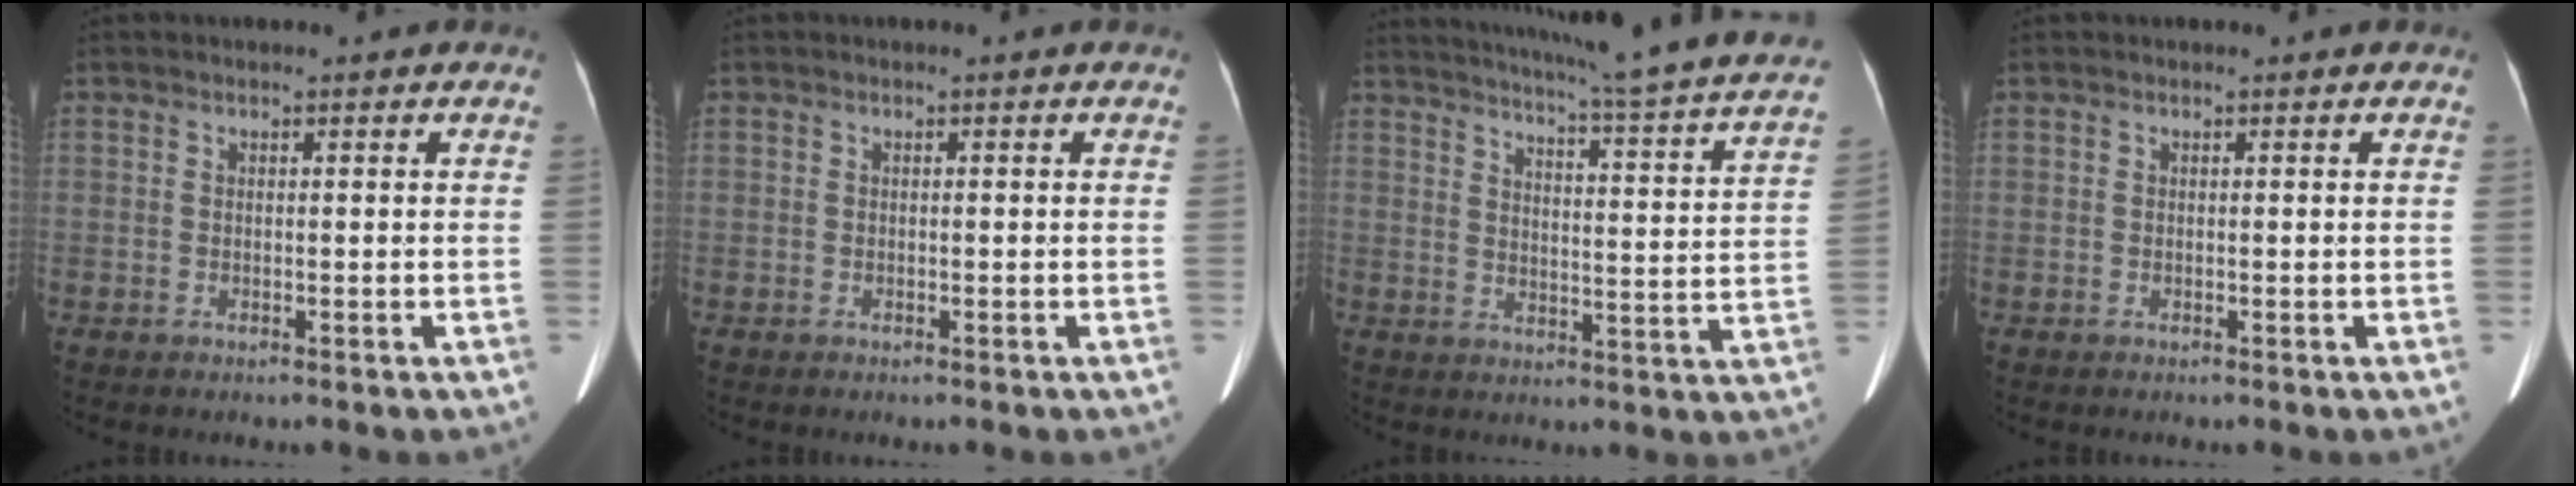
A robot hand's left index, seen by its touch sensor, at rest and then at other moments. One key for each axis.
{"total": 0.0}
{"total": 27.1, "fx": 24.4, "fy": -0.4, "fz": 11.8, "tx": -0.188, "ty": -0.069, "tz": 0.297}
{"total": 0.0}